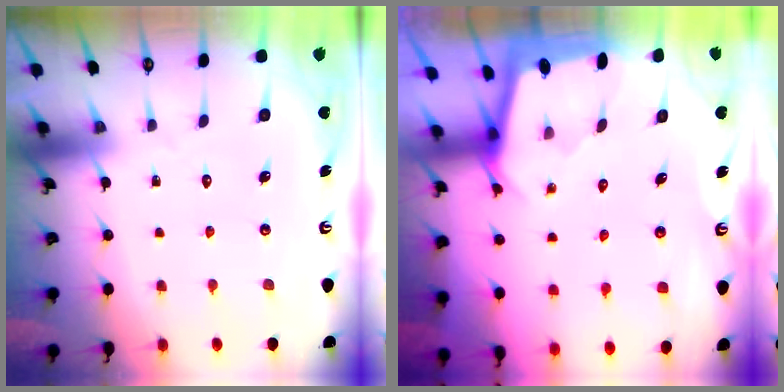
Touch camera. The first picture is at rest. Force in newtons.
{"total": 1.7, "press": 1.6, "slide": 0.2}